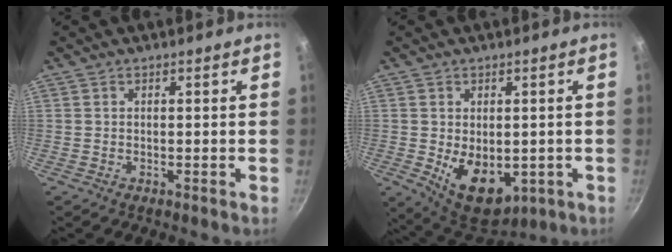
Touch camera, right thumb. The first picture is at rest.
{"total": 11.5, "force": [-2.4, 7.1, 8.7], "torque": [-0.111, -0.012, -0.012]}